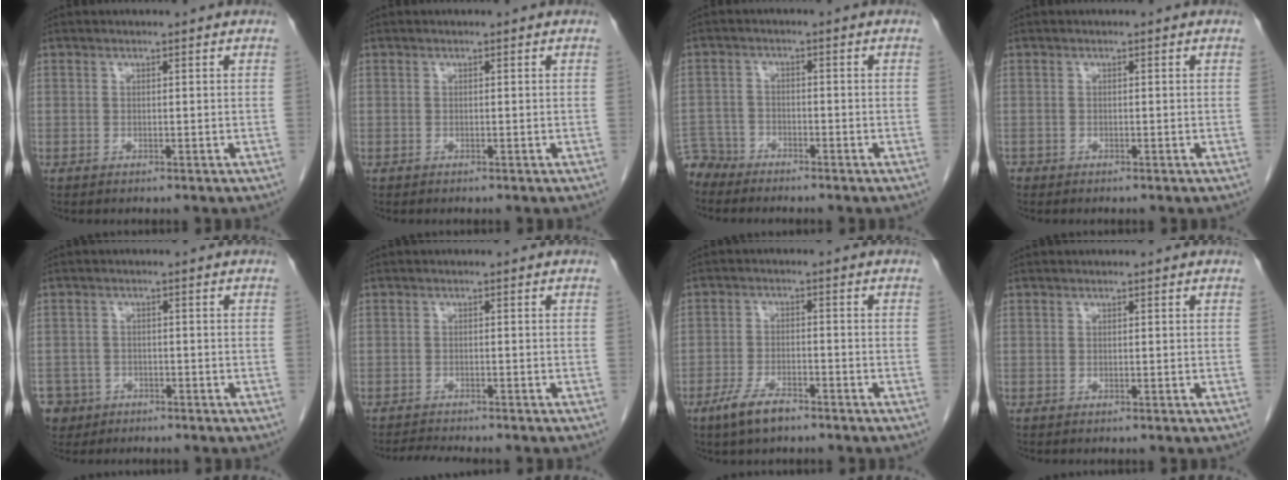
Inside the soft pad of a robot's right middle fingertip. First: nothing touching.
{"total": 0.0}
{"total": 4.8, "force": [-4.5, 1.6, -0.6], "torque": [0.012, -0.007, -0.089]}
{"total": 0.7, "force": [-0.6, 0.4, 0.1], "torque": [-0.007, 0.001, -0.012]}
{"total": 5.8, "force": [-3.5, 4.6, 0.5], "torque": [-0.016, 0.006, -0.056]}
{"total": 3.7, "force": [-3.4, 0.0, 1.3], "torque": [-0.023, -0.013, -0.052]}
{"total": 5.2, "force": [-3.7, 1.5, 3.3], "torque": [-0.073, -0.003, -0.067]}
{"total": 0.0}